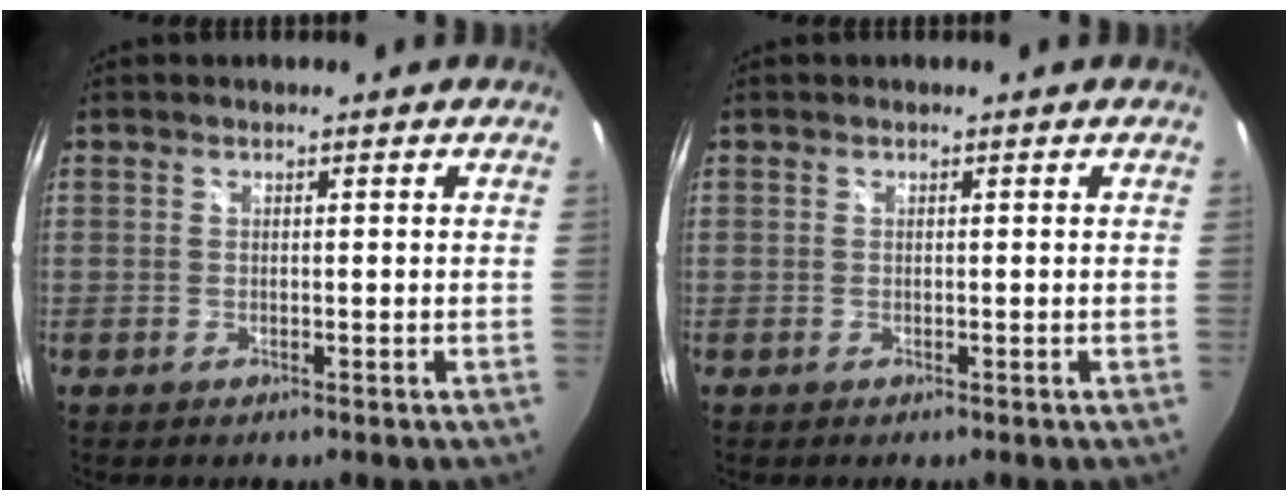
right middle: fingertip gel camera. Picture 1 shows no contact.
{"total": 0.0}